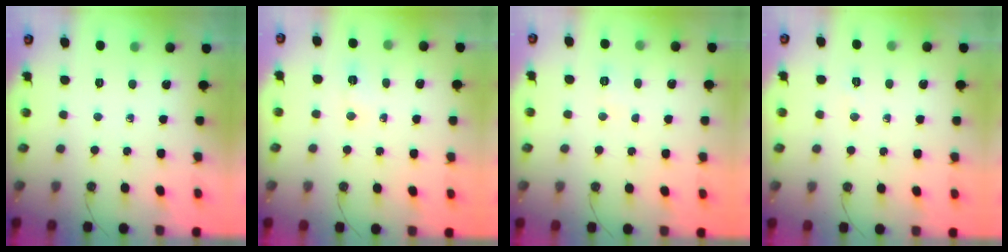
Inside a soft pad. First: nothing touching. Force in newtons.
{"total": 2.7, "press": 2.6, "slide": 0.3}
{"total": 5.3, "press": 5.2, "slide": 0.6}
{"total": 3.7, "press": 3.4, "slide": 1.3}